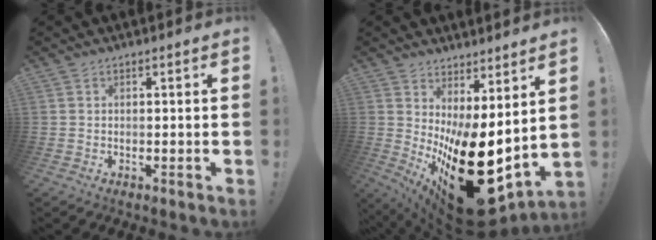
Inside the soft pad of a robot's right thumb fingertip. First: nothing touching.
{"total": 23.6, "force": [-6.1, 9.7, 20.6], "torque": [-0.289, 0.002, -0.070]}